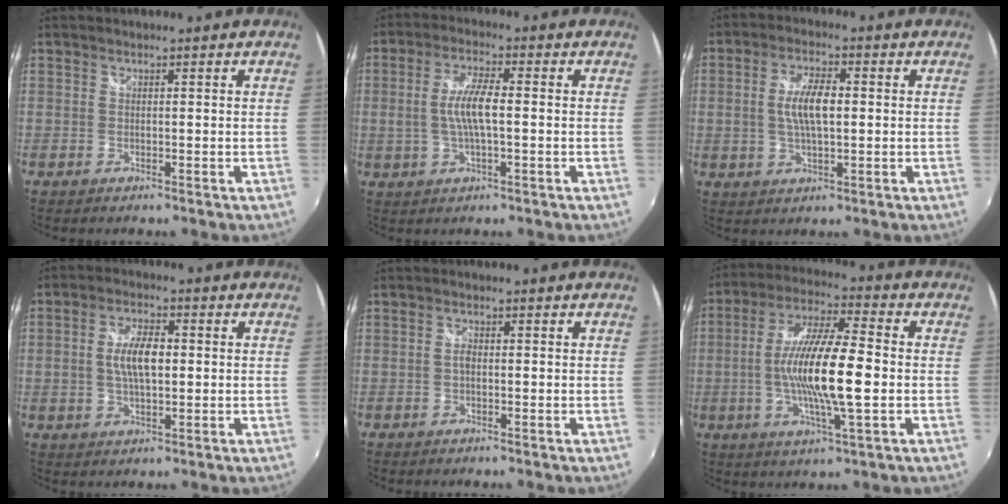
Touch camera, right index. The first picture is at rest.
{"total": 7.0, "force": [-0.4, 1.7, 6.8], "torque": [-0.131, 0.002, -0.004]}
{"total": 7.3, "force": [0.3, 2.8, 6.7], "torque": [-0.129, 0.005, 0.007]}
{"total": 7.2, "force": [0.4, 3.1, 6.5], "torque": [-0.122, 0.007, 0.008]}
{"total": 1.1, "force": [-0.2, 0.6, 0.9], "torque": [-0.019, 0.003, -0.006]}
{"total": 15.3, "force": [-1.9, 2.4, 15.0], "torque": [-0.284, -0.002, -0.039]}